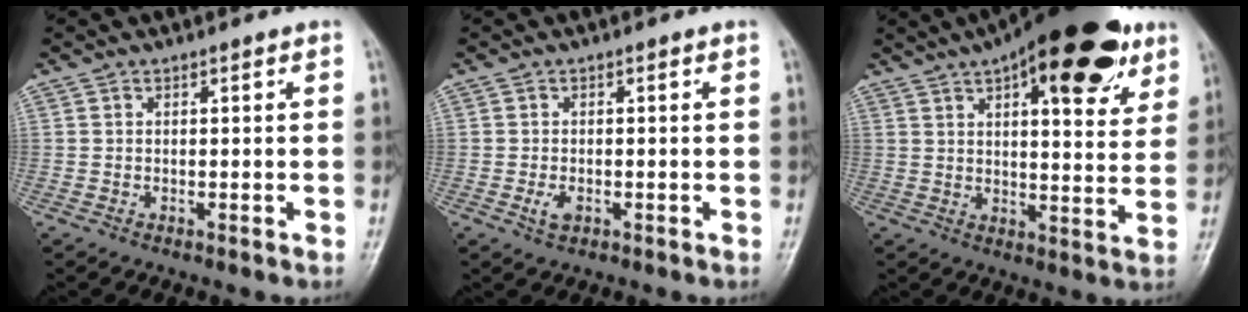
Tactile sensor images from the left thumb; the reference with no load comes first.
{"total": 2.1, "force": [-0.6, 1.3, 1.5], "torque": [-0.029, -0.002, -0.011]}
{"total": 22.5, "force": [12.4, 8.4, 16.8], "torque": [-0.211, -0.017, 0.176]}